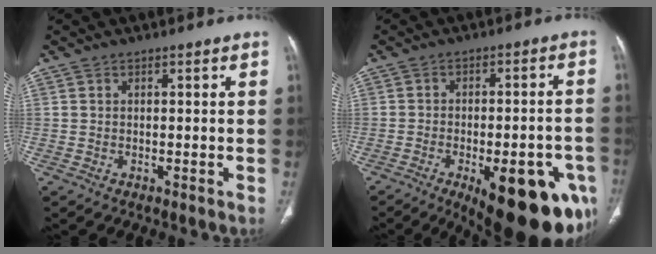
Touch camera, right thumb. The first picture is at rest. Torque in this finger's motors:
{"motor_torque": [2.46, 2.55, 1.37, -1.40, 0.39]}